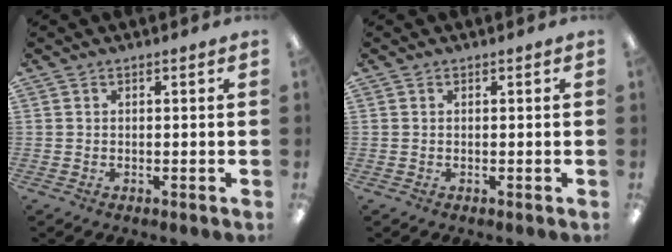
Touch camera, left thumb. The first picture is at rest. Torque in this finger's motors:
{"motor_torque": [0.00, 0.00, -0.12, 0.12, 0.00]}